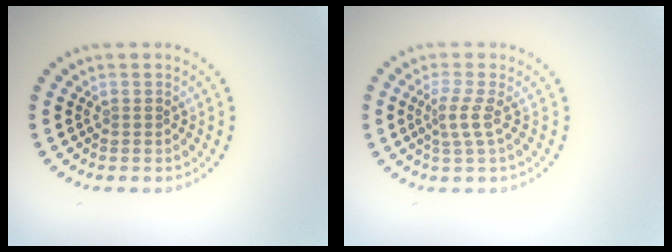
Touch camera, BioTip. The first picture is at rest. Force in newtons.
{"total": 2.0, "press": 1.3, "slide": 1.4}